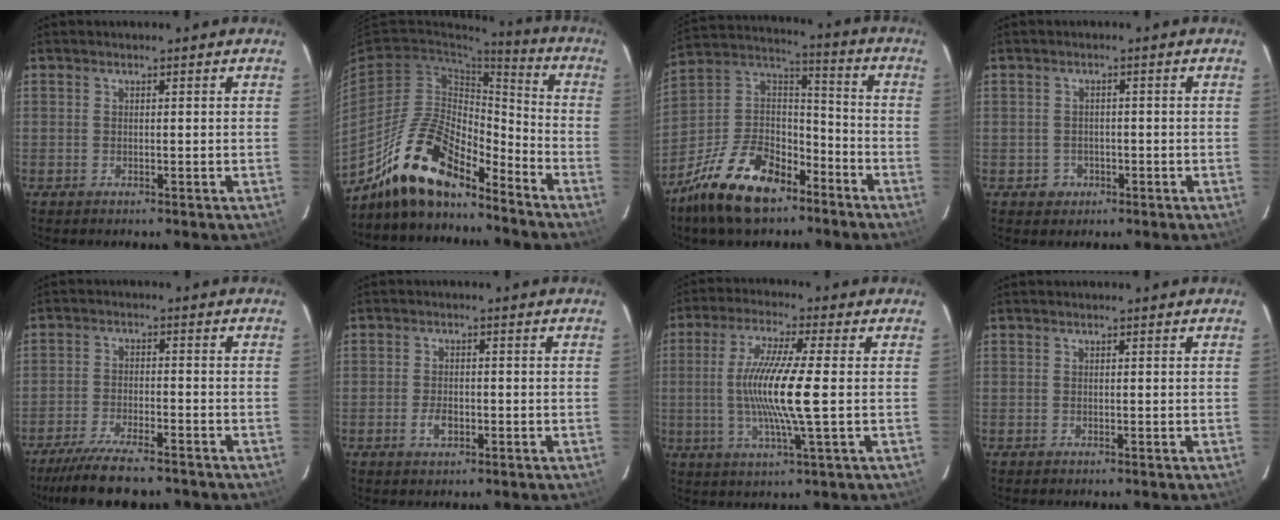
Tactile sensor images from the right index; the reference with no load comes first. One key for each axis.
{"total": 16.9, "fx": -13.0, "fy": 5.6, "fz": 9.1, "tx": -0.183, "ty": 0.007, "tz": -0.243}
{"total": 19.6, "fx": -12.7, "fy": 10.4, "fz": 10.7, "tx": -0.236, "ty": 0.024, "tz": -0.217}
{"total": 3.1, "fx": -1.0, "fy": 2.9, "fz": 0.3, "tx": -0.010, "ty": 0.007, "tz": -0.011}
{"total": 11.6, "fx": -9.7, "fy": 2.5, "fz": 5.8, "tx": -0.133, "ty": -0.022, "tz": -0.161}
{"total": 3.2, "fx": -1.3, "fy": 1.9, "fz": 2.1, "tx": -0.044, "ty": -0.002, "tz": -0.021}
{"total": 12.3, "fx": -0.7, "fy": 0.0, "fz": 12.3, "tx": -0.236, "ty": -0.008, "tz": -0.015}
{"total": 0.0}